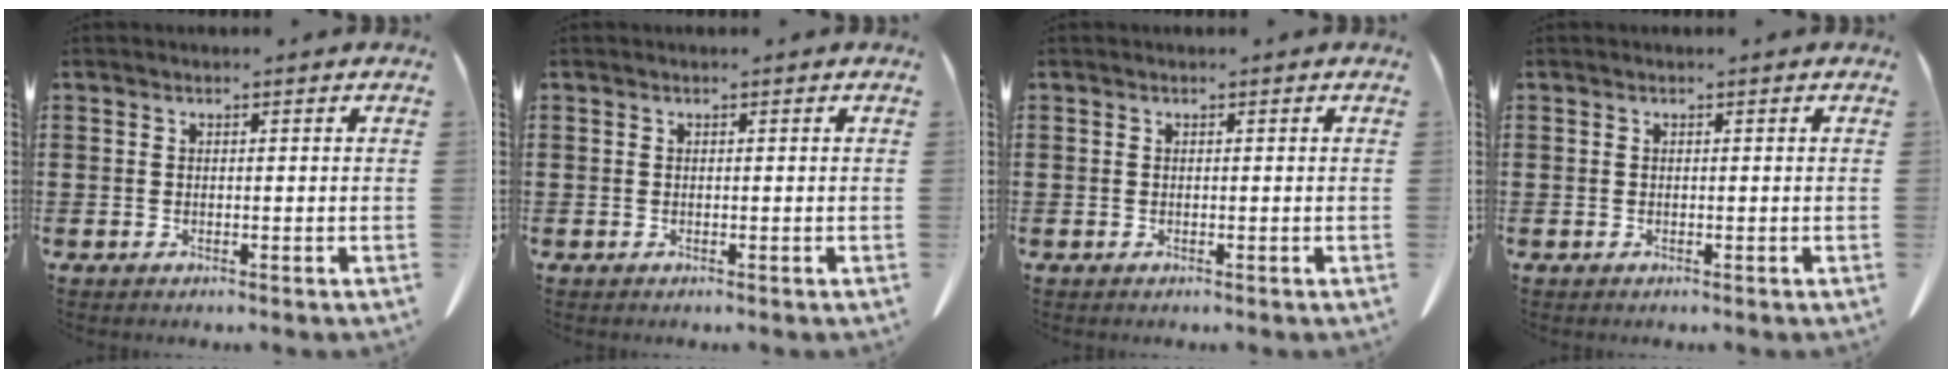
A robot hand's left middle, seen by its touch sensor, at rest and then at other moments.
{"total": 0.0}
{"total": 0.0}
{"total": 0.0}